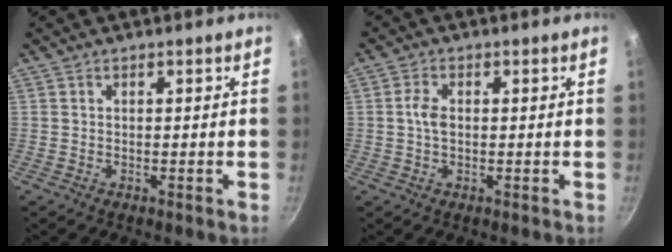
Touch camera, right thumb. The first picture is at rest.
{"total": 3.4, "force": [0.2, 2.1, 2.6], "torque": [-0.052, 0.007, 0.000]}